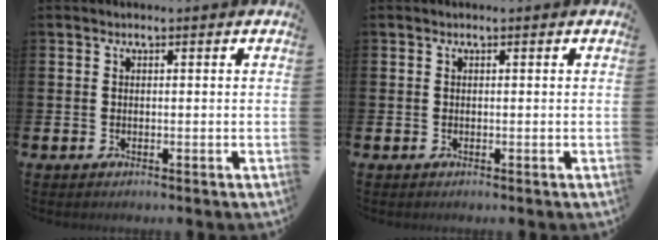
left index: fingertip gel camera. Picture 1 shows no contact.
{"total": 0.0}